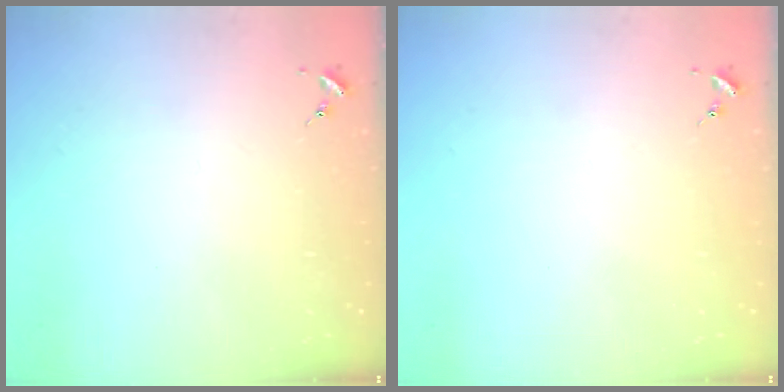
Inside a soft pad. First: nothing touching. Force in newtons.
{"total": 0.0}